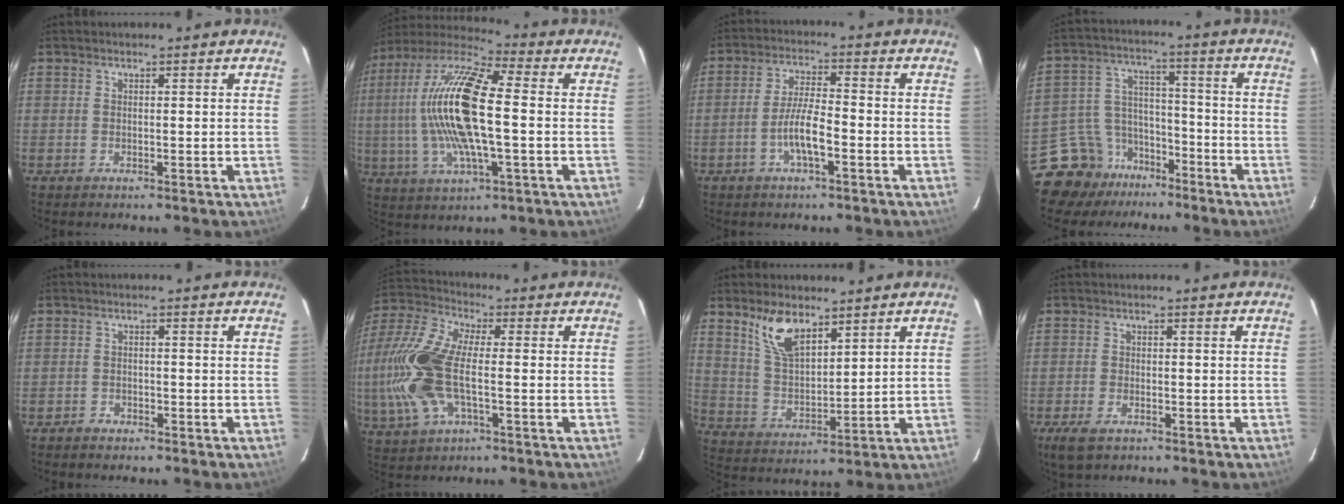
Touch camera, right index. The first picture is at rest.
{"total": 20.1, "force": [0.2, 5.6, 19.3], "torque": [-0.370, 0.005, -0.009]}
{"total": 6.5, "force": [-2.7, 1.1, 5.8], "torque": [-0.117, 0.004, -0.052]}
{"total": 11.6, "force": [-9.0, 7.2, 1.0], "torque": [-0.043, 0.057, -0.150]}
{"total": 1.8, "force": [-1.6, 0.8, 0.1], "torque": [-0.012, 0.002, -0.030]}
{"total": 17.8, "force": [-2.5, 7.7, 15.8], "torque": [-0.353, 0.000, -0.053]}
{"total": 9.3, "force": [6.3, 4.0, 5.6], "torque": [-0.106, 0.008, 0.130]}
{"total": 4.3, "force": [-2.8, 2.0, 2.6], "torque": [-0.066, -0.012, -0.054]}